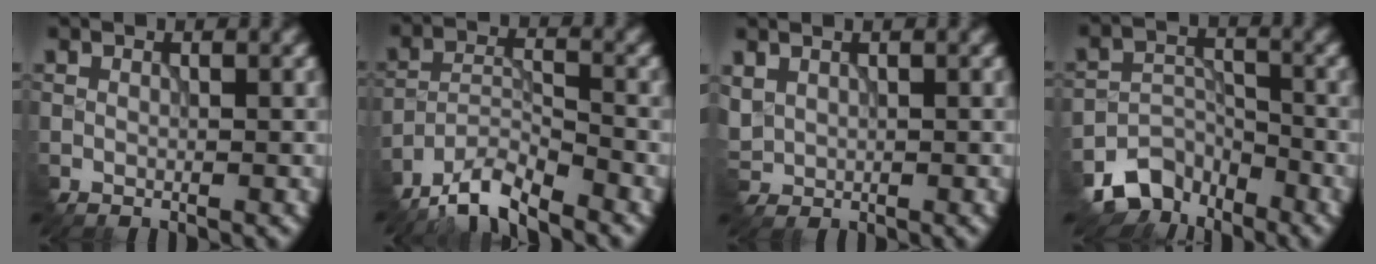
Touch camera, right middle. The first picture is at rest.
{"total": 5.6, "force": [-4.9, 1.0, 2.5], "torque": [-0.045, -0.002, -0.099]}
{"total": 1.5, "force": [1.0, 1.0, 0.3], "torque": [-0.019, 0.001, 0.028]}
{"total": 4.9, "force": [-4.1, 2.5, 1.0], "torque": [-0.011, -0.007, -0.075]}